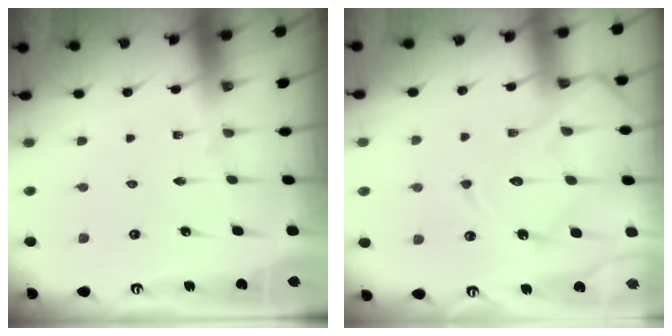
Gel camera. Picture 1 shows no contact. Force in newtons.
{"total": 14.3, "press": 14.3, "slide": 1.4}